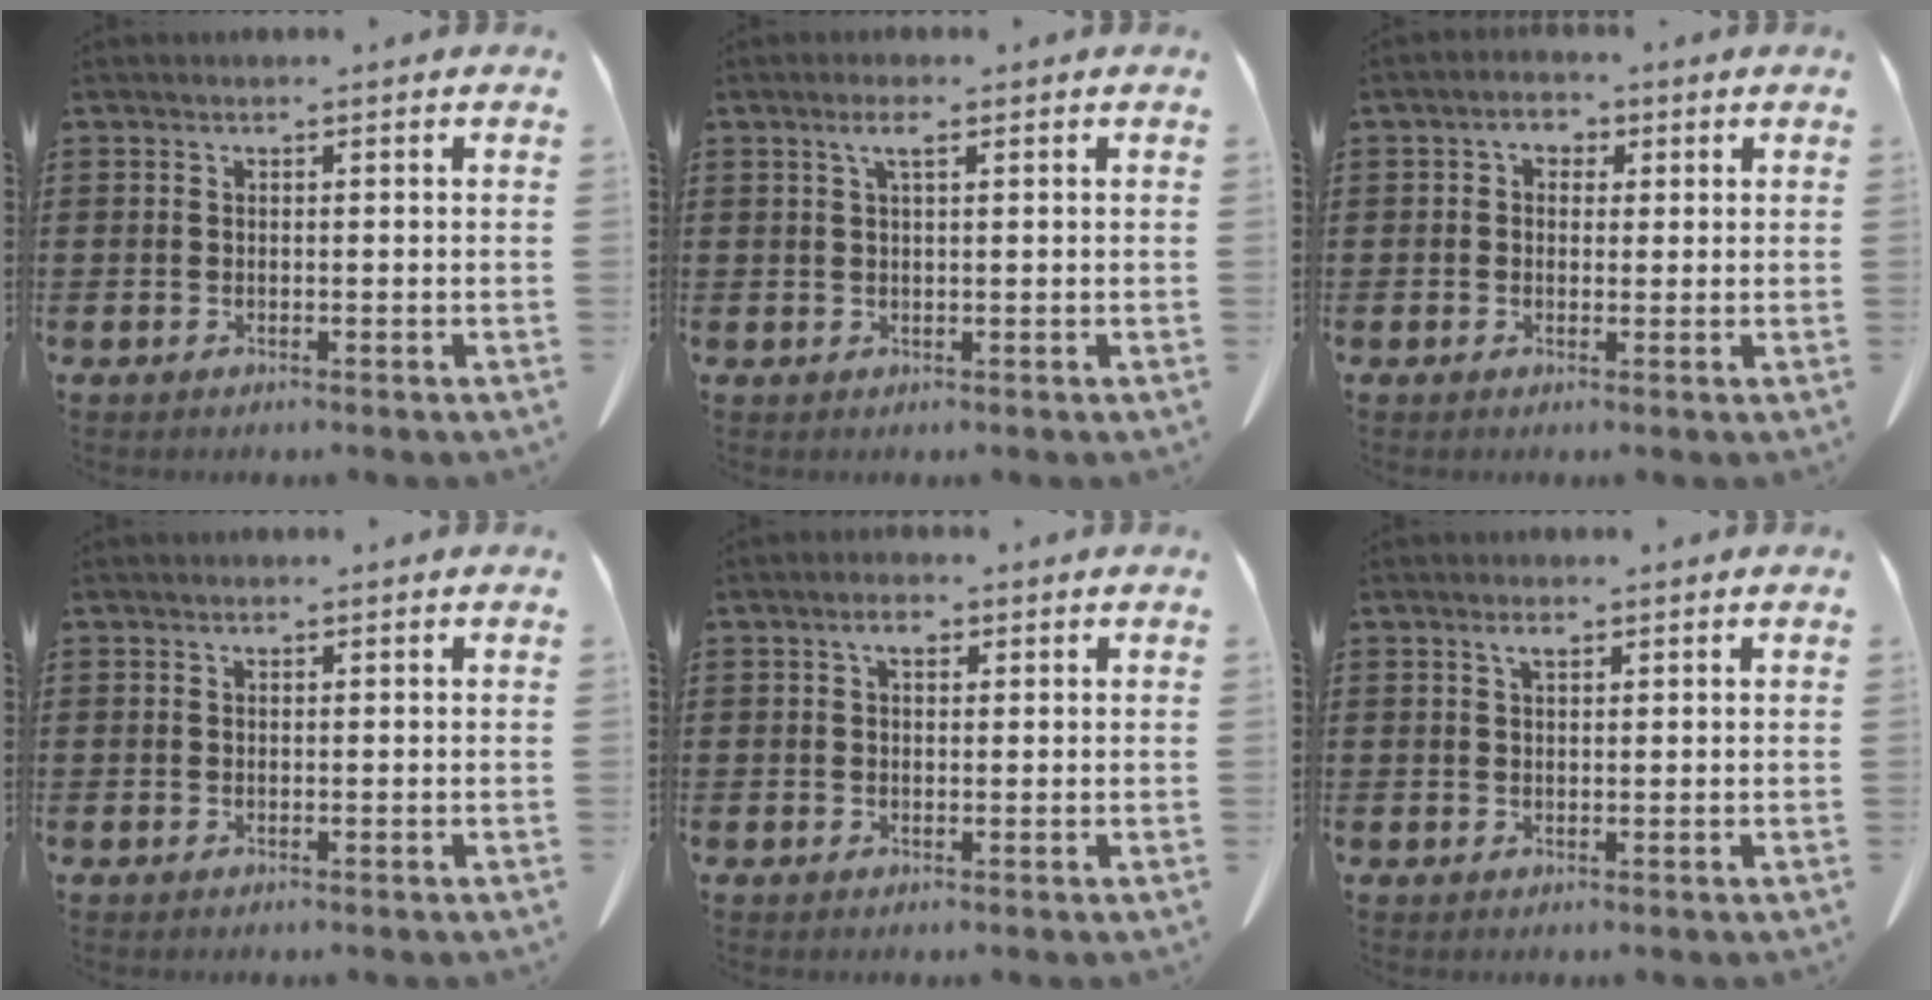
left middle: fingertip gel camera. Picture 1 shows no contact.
{"total": 2.5, "force": [1.1, 0.5, 2.2], "torque": [-0.046, 0.004, 0.018]}
{"total": 2.1, "force": [0.6, 1.7, 1.2], "torque": [-0.023, 0.006, 0.007]}
{"total": 0.0}
{"total": 2.3, "force": [1.1, 1.1, 1.6], "torque": [-0.036, 0.006, 0.019]}
{"total": 1.8, "force": [1.0, 0.5, 1.3], "torque": [-0.021, -0.003, 0.017]}